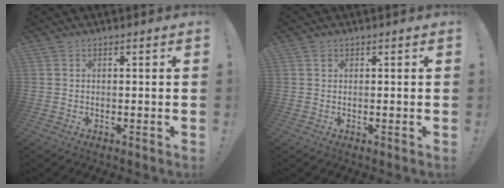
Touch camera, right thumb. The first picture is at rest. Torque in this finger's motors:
{"motor_torque": [-0.24, -0.05, 0.19, -0.01, 0.07]}